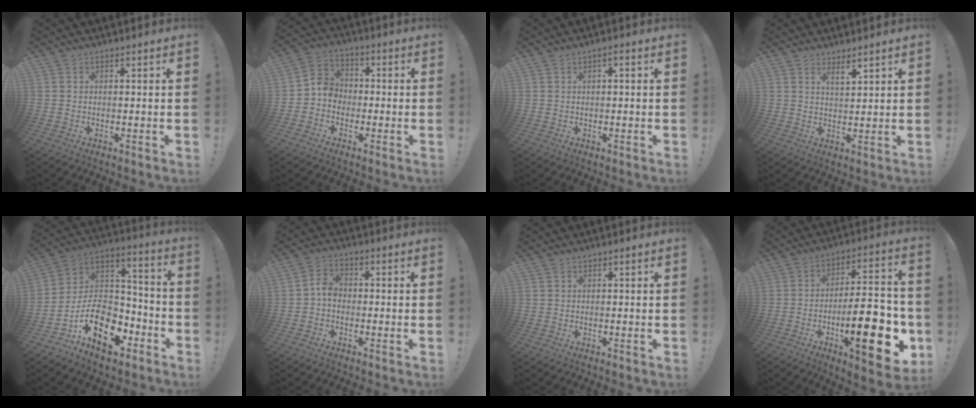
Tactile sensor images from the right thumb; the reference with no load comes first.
{"total": 6.6, "force": [-2.9, 5.5, 2.3], "torque": [-0.040, 0.030, -0.052]}
{"total": 1.1, "force": [0.0, 0.2, 1.0], "torque": [-0.022, 0.004, -0.001]}
{"total": 3.4, "force": [2.9, 0.7, 1.7], "torque": [-0.015, -0.022, 0.046]}
{"total": 17.9, "force": [-8.3, 11.6, 10.8], "torque": [-0.176, 0.047, -0.131]}
{"total": 4.9, "force": [-1.5, 3.4, 3.2], "torque": [-0.066, 0.018, -0.027]}
{"total": 0.0}
{"total": 22.1, "force": [-6.9, 7.1, 19.8], "torque": [-0.294, 0.033, -0.104]}